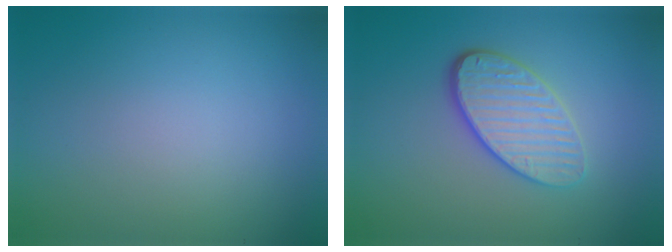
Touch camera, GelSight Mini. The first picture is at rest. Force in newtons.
{"total": 4.2, "press": 3.5, "slide": 2.4}